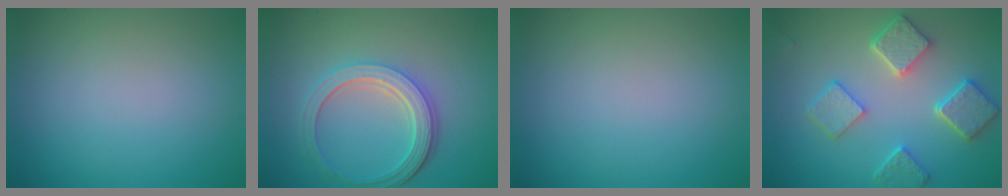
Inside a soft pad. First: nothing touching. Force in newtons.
{"total": 5.0, "press": 3.8, "slide": 3.2}
{"total": 0.0}
{"total": 5.4, "press": 4.5, "slide": 2.9}